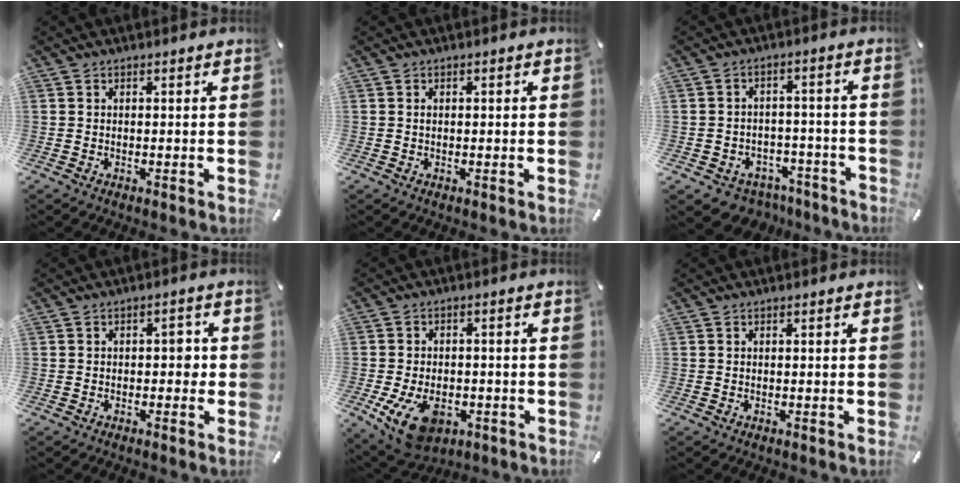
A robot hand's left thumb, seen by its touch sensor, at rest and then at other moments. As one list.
[{"total": 0.9, "force": [0.1, 0.3, 0.8], "torque": [-0.017, 0.002, 0.001]}, {"total": 5.1, "force": [-2.9, 4.1, 1.0], "torque": [-0.017, 0.024, -0.052]}, {"total": 2.9, "force": [-0.3, 1.9, 2.2], "torque": [-0.026, 0.005, -0.013]}, {"total": 10.6, "force": [-4.1, 6.9, 7.0], "torque": [-0.142, 0.006, -0.070]}, {"total": 0.0}]